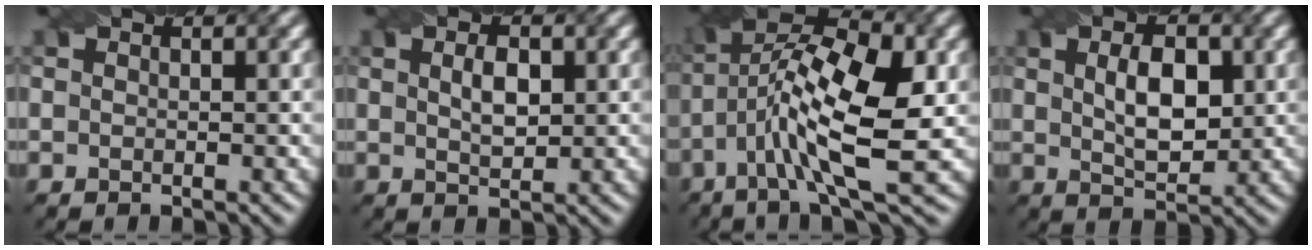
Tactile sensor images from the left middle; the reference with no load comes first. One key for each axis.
{"total": 2.3, "fx": 0.4, "fy": 1.1, "fz": 2.0, "tx": -0.039, "ty": 0.002, "tz": 0.013}
{"total": 12.3, "fx": -1.4, "fy": 4.1, "fz": 11.5, "tx": -0.211, "ty": 0.014, "tz": -0.026}
{"total": 4.5, "fx": 0.7, "fy": 2.3, "fz": 3.8, "tx": -0.069, "ty": 0.001, "tz": 0.015}